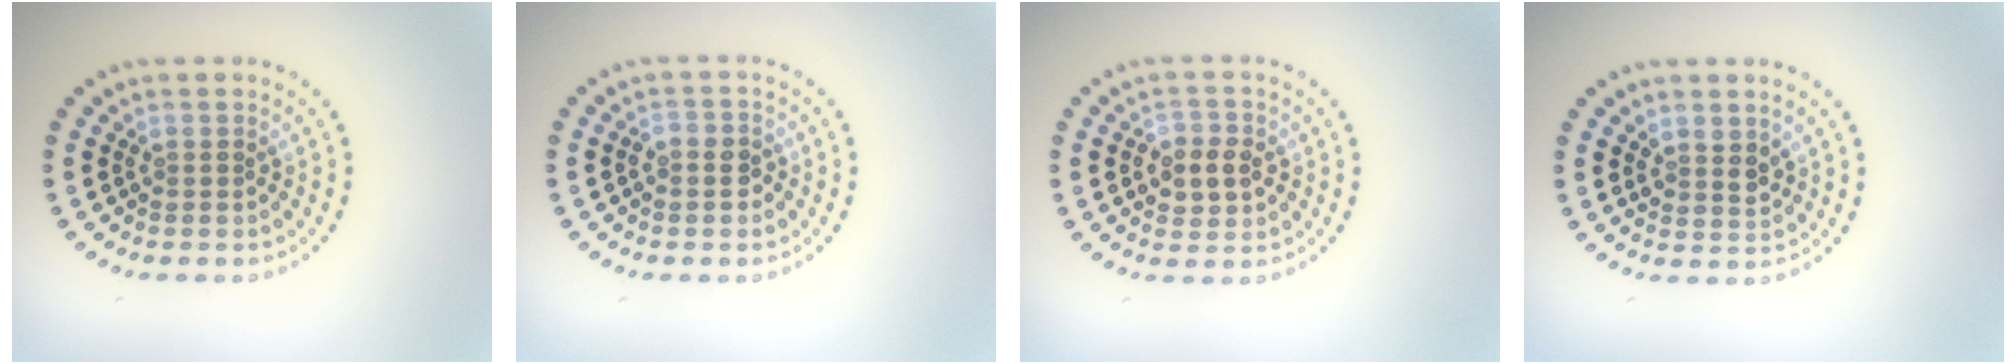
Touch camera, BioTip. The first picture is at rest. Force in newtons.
{"total": 1.3, "press": 1.3, "slide": 0.4}
{"total": 2.8, "press": 2.8, "slide": 0.4}
{"total": 1.8, "press": 1.6, "slide": 0.9}